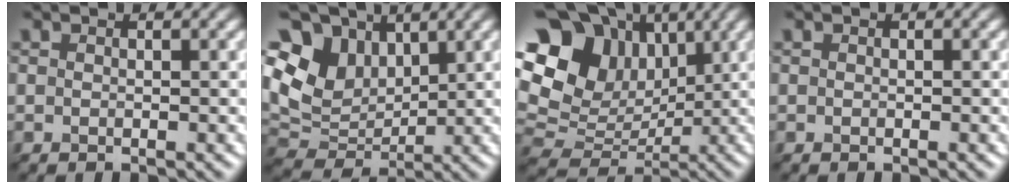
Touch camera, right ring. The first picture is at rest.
{"total": 7.3, "force": [4.3, 4.9, 3.2], "torque": [-0.082, 0.012, 0.086]}
{"total": 17.1, "force": [5.8, 14.2, 7.5], "torque": [-0.190, 0.051, 0.094]}
{"total": 0.0}